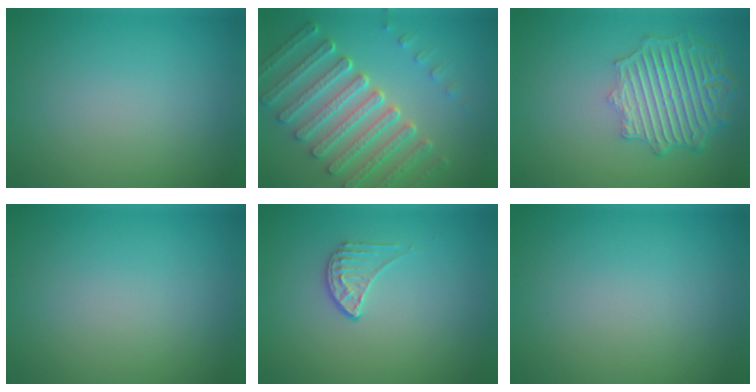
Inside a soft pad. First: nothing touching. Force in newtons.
{"total": 7.5, "press": 5.6, "slide": 5.0}
{"total": 6.9, "press": 5.5, "slide": 4.2}
{"total": 0.0}
{"total": 1.6, "press": 1.0, "slide": 1.2}
{"total": 0.0}